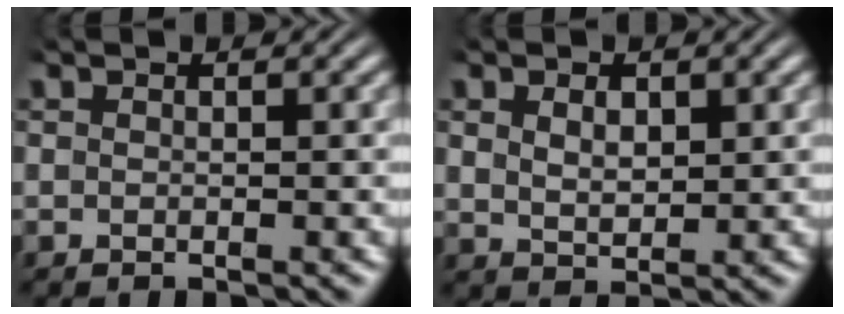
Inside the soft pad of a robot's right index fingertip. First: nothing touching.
{"total": 2.3, "force": [0.7, 1.3, 1.8], "torque": [-0.034, -0.014, 0.027]}